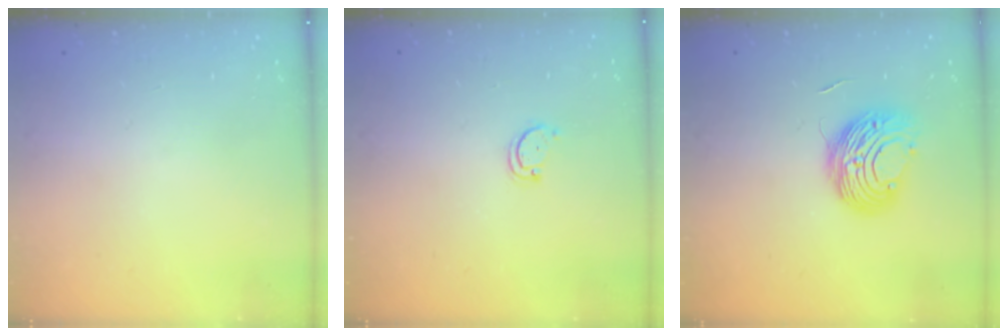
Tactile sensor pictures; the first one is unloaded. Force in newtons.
{"total": 2.8, "press": 2.8, "slide": 0.3}
{"total": 9.3, "press": 9.3, "slide": 0.4}